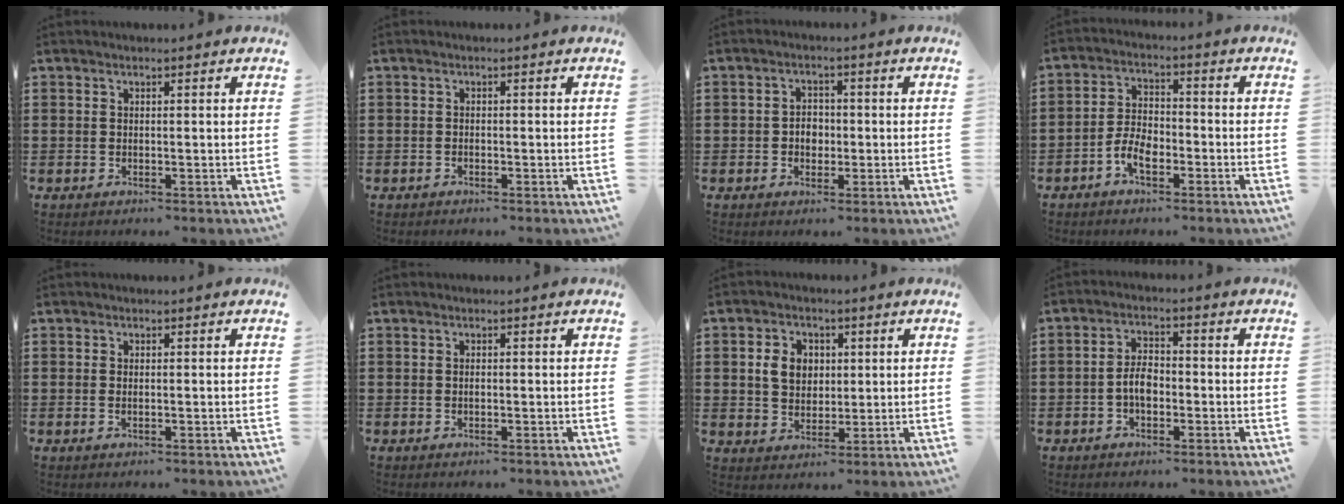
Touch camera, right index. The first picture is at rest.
{"total": 0.6, "force": [-0.5, 0.3, 0.1], "torque": [-0.003, 0.001, -0.011]}
{"total": 2.7, "force": [-0.5, 2.1, 1.6], "torque": [-0.026, 0.004, -0.013]}
{"total": 5.0, "force": [-2.6, 2.6, 3.5], "torque": [-0.090, 0.002, -0.056]}
{"total": 0.7, "force": [-0.1, 0.3, 0.6], "torque": [-0.014, 0.000, -0.001]}
{"total": 0.5, "force": [-0.1, 0.3, 0.4], "torque": [-0.011, -0.001, -0.002]}
{"total": 5.2, "force": [1.0, 4.2, 2.9], "torque": [-0.079, 0.011, 0.013]}
{"total": 4.2, "force": [-1.2, 2.3, 3.3], "torque": [-0.075, 0.003, -0.026]}